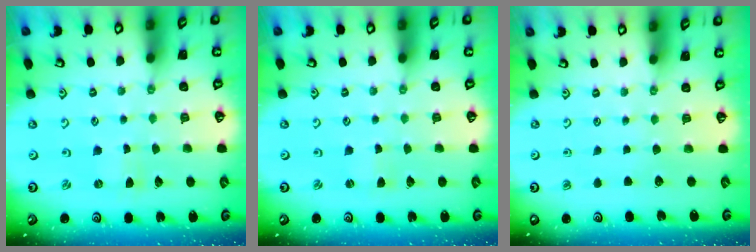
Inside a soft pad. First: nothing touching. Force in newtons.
{"total": 1.4, "press": 1.4, "slide": 0.3}
{"total": 0.0}